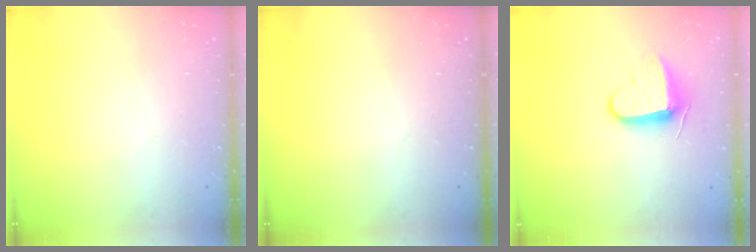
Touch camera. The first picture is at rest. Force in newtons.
{"total": 0.0}
{"total": 9.3, "press": 9.3, "slide": 0.6}